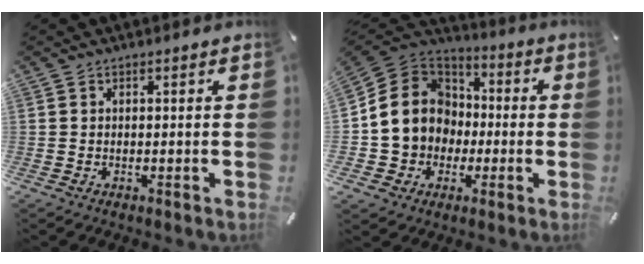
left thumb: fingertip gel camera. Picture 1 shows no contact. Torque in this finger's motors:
{"motor_torque": [1.36, 3.64, 0.39, 0.12, 0.14]}